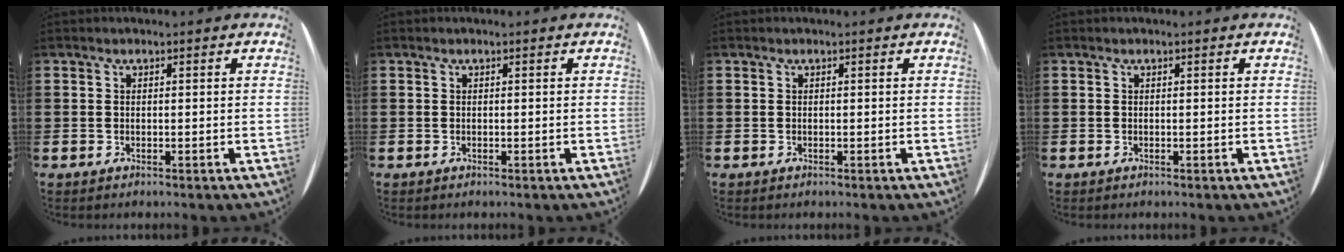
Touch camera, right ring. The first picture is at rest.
{"total": 0.0}
{"total": 0.0}
{"total": 0.0}